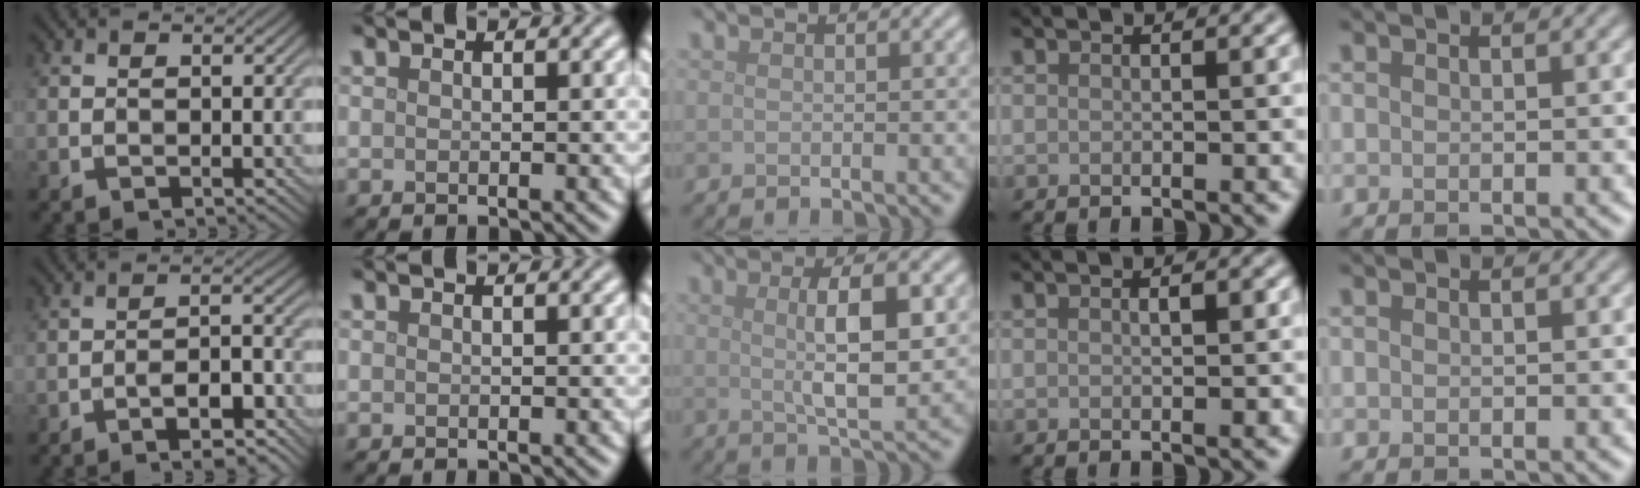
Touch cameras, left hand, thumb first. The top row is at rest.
{"thumb": {"total": 6.1, "force": [-3.8, 1.7, 4.5], "torque": [-0.068, 0.011, -0.061]}, "middle": {"total": 5.3, "force": [0.8, 1.3, 5.1], "torque": [-0.082, 0.002, 0.016]}, "ring": {"total": 1.1, "force": [0.1, 0.5, 1.0], "torque": [-0.014, -0.003, 0.003]}}